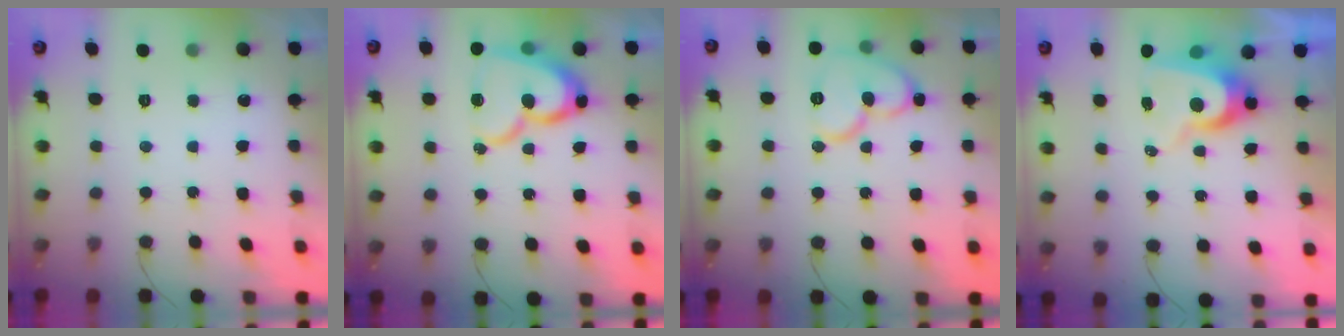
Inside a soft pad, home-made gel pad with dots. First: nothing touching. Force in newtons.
{"total": 14.7, "press": 14.7, "slide": 0.9}
{"total": 13.3, "press": 13.2, "slide": 1.8}
{"total": 9.0, "press": 8.9, "slide": 0.9}